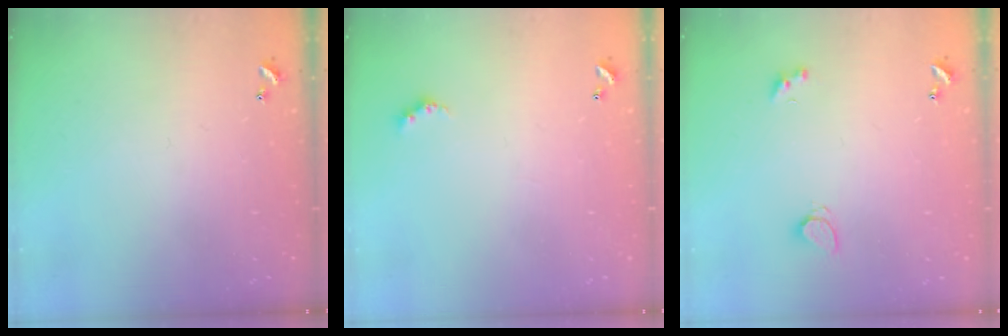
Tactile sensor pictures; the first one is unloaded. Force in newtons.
{"total": 3.4, "press": 3.3, "slide": 0.6}
{"total": 2.1, "press": 2.0, "slide": 0.4}